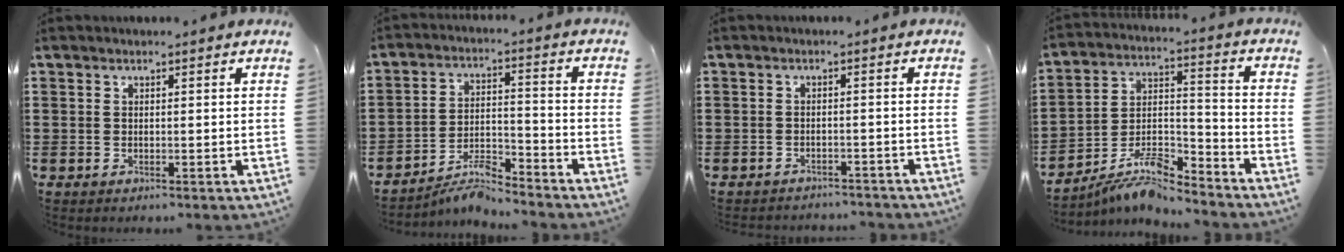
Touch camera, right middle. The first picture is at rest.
{"total": 6.3, "force": [-6.1, 0.6, 1.4], "torque": [-0.026, 0.008, -0.118]}
{"total": 2.3, "force": [-2.2, 0.4, -0.3], "torque": [-0.001, 0.001, -0.051]}
{"total": 8.9, "force": [-8.2, 1.5, 3.1], "torque": [-0.055, 0.015, -0.157]}